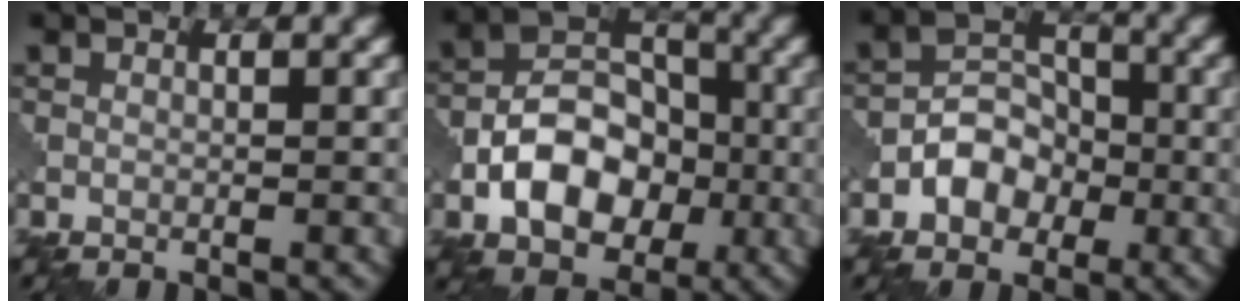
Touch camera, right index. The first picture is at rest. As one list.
[{"total": 7.8, "force": [-2.4, 5.4, 5.1], "torque": [-0.079, 0.006, -0.046]}, {"total": 4.0, "force": [-1.5, 3.1, 2.0], "torque": [-0.024, 0.009, -0.029]}]